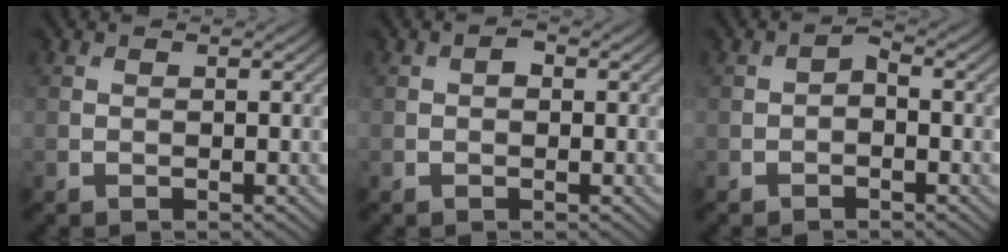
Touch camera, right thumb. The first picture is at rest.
{"total": 1.0, "force": [0.1, 0.7, 0.7], "torque": [-0.009, 0.000, -0.003]}
{"total": 1.4, "force": [-0.7, 0.8, 1.0], "torque": [-0.016, 0.004, -0.017]}